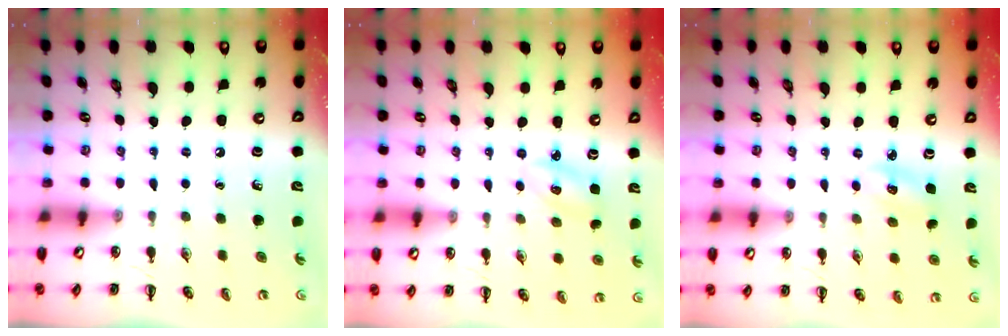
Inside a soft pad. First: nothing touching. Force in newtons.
{"total": 4.0, "press": 3.8, "slide": 1.1}
{"total": 4.0, "press": 3.9, "slide": 1.1}